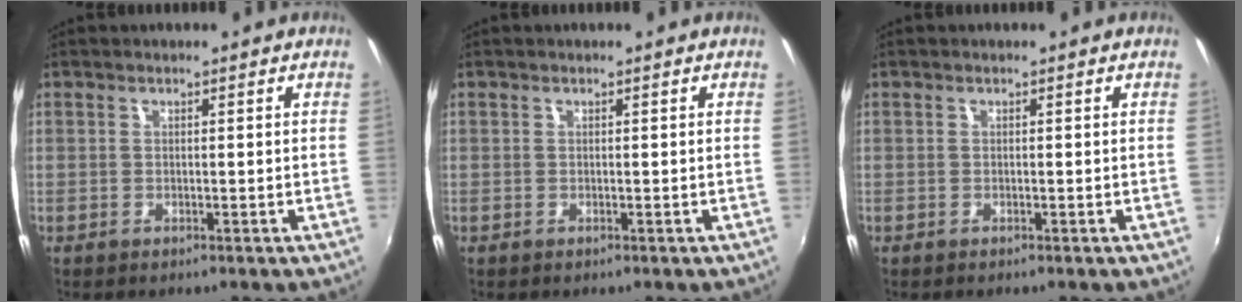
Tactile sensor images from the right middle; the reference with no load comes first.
{"total": 0.0}
{"total": 0.0}